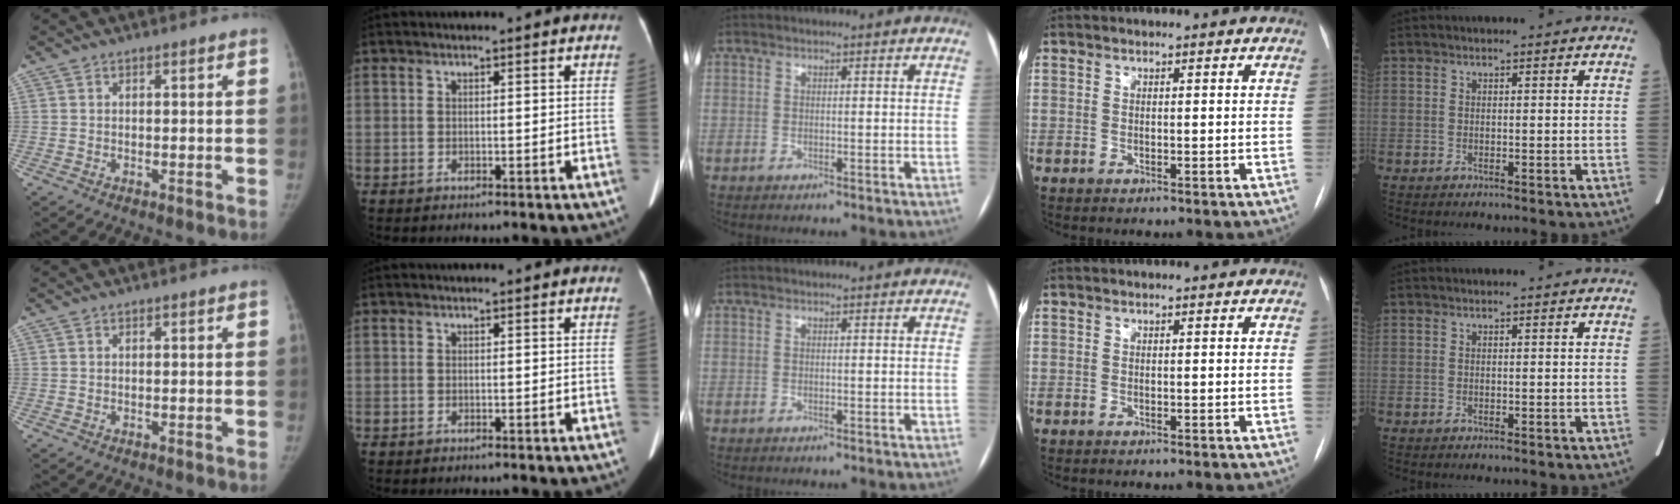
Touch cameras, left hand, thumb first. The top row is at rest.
{}